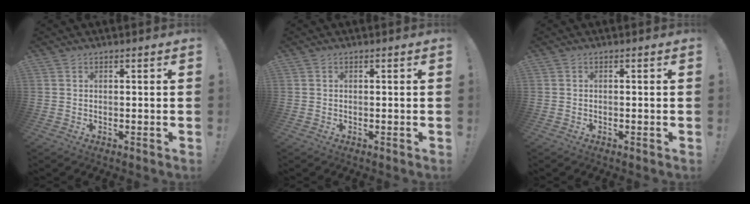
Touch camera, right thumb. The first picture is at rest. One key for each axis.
{"total": 0.0}
{"total": 0.0}